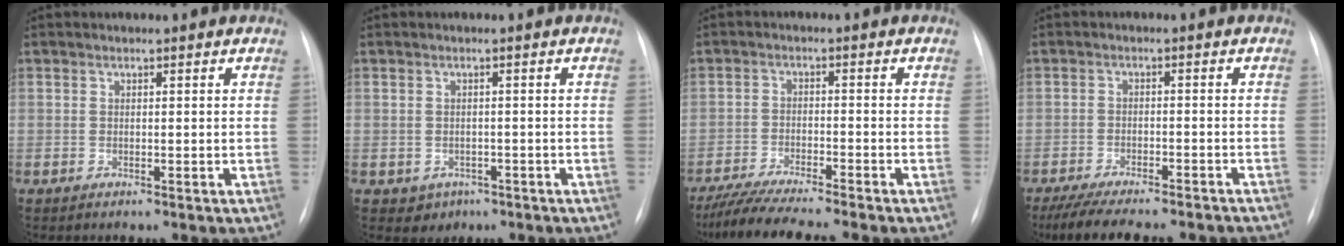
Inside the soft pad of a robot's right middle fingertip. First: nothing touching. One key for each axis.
{"total": 2.4, "fx": -0.9, "fy": 2.2, "fz": 0.5, "tx": -0.005, "ty": 0.006, "tz": -0.004}
{"total": 9.3, "fx": -8.0, "fy": -0.7, "fz": 4.6, "tx": -0.077, "ty": -0.026, "tz": -0.134}
{"total": 16.4, "fx": -14.4, "fy": 3.4, "fz": 7.2, "tx": -0.132, "ty": -0.014, "tz": -0.193}